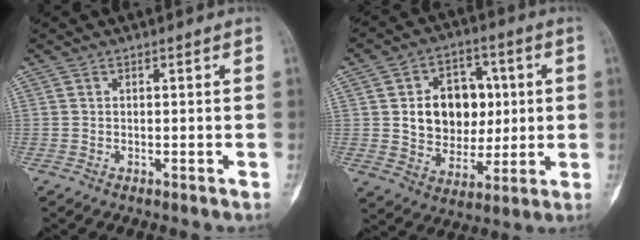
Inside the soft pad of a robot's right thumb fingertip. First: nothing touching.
{"total": 14.4, "force": [1.9, 11.0, 9.0], "torque": [-0.083, 0.003, 0.042]}